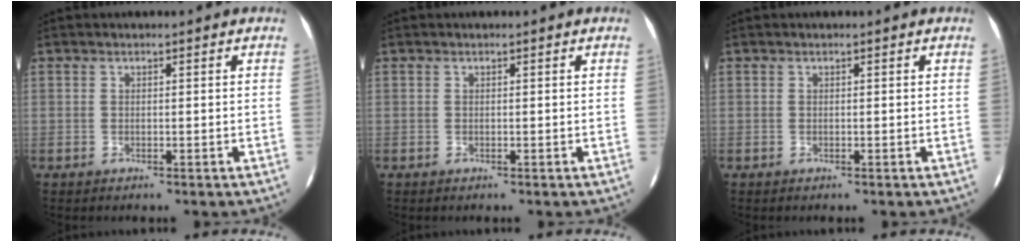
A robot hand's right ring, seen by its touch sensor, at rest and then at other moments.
{"total": 0.0}
{"total": 0.0}